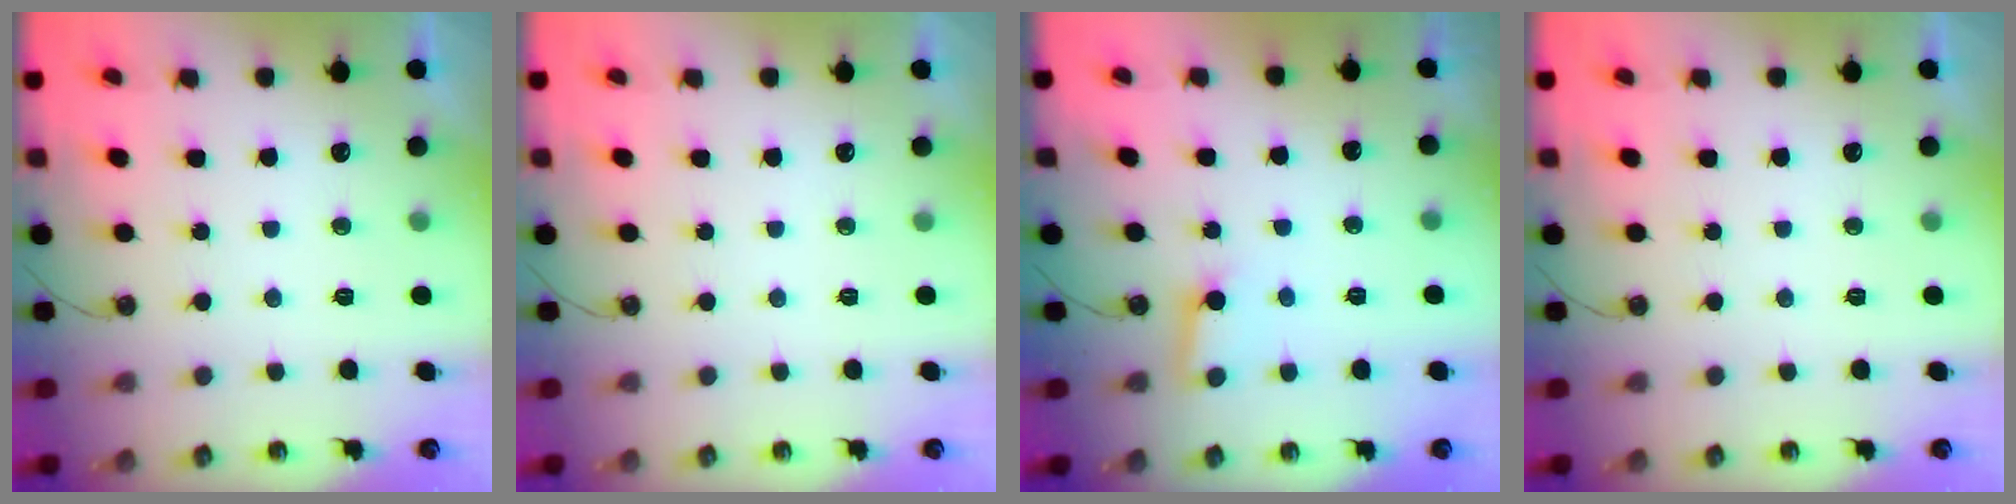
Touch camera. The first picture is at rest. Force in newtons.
{"total": 0.0}
{"total": 3.5, "press": 3.5, "slide": 0.4}
{"total": 0.0}